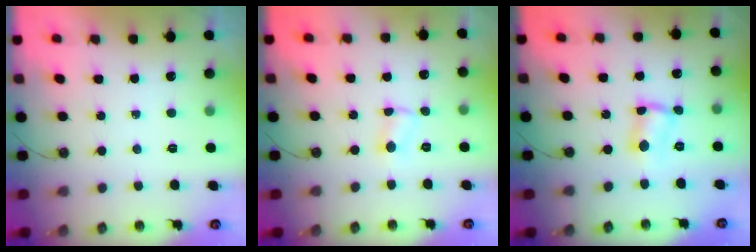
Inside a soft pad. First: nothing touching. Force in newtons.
{"total": 2.9, "press": 2.9, "slide": 0.6}
{"total": 2.3, "press": 2.2, "slide": 0.6}